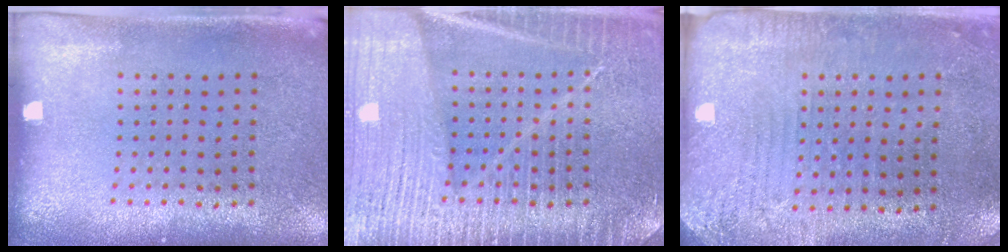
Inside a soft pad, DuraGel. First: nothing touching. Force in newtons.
{"total": 6.8, "press": 6.7, "slide": 1.0}
{"total": 2.8, "press": 2.4, "slide": 1.5}